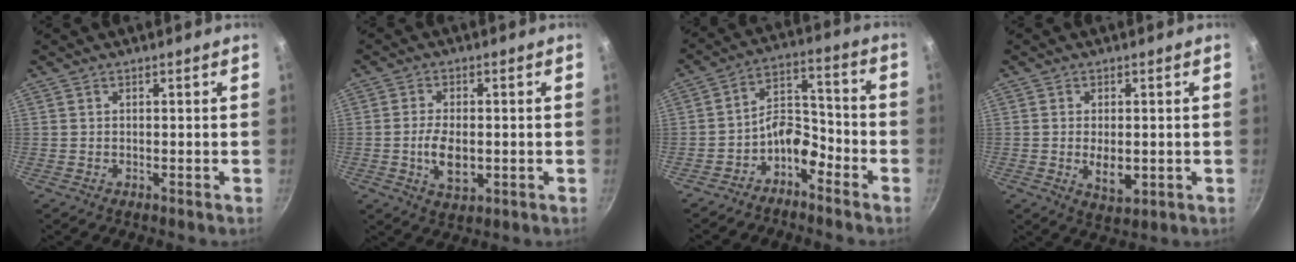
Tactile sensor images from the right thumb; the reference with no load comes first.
{"total": 6.9, "force": [-1.0, 3.8, 5.7], "torque": [-0.105, 0.001, -0.015]}
{"total": 7.7, "force": [-4.9, 4.1, 4.3], "torque": [-0.054, 0.069, -0.095]}
{"total": 5.3, "force": [-0.6, 2.9, 4.4], "torque": [-0.070, -0.009, -0.003]}